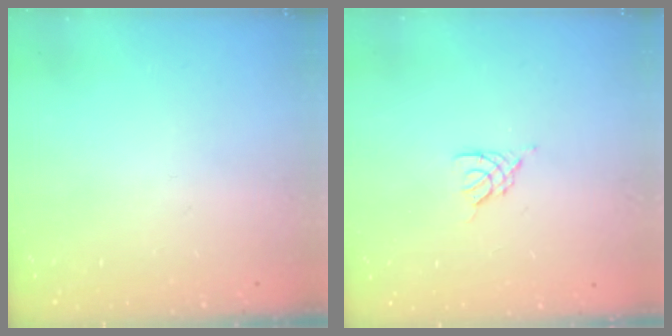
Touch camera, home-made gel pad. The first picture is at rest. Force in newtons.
{"total": 2.3, "press": 2.3, "slide": 0.5}